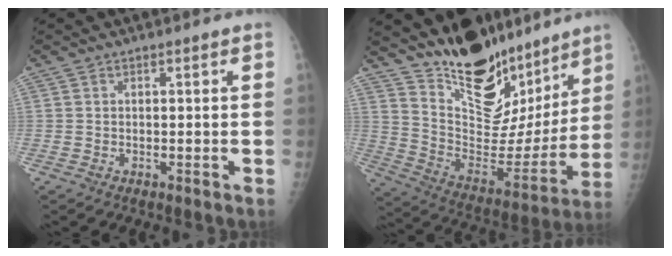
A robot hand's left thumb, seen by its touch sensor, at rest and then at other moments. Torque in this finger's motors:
{"motor_torque": [0.42, 0.36, 1.17, -1.20, 0.05]}